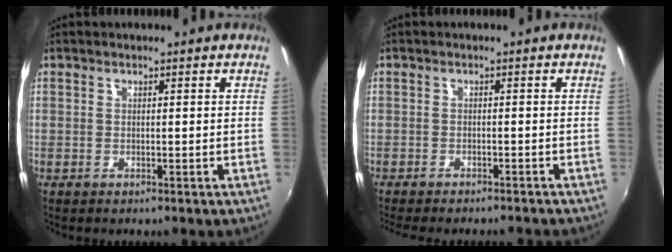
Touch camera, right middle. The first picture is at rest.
{"total": 9.2, "force": [-8.2, 1.7, 3.9], "torque": [-0.087, -0.020, -0.118]}